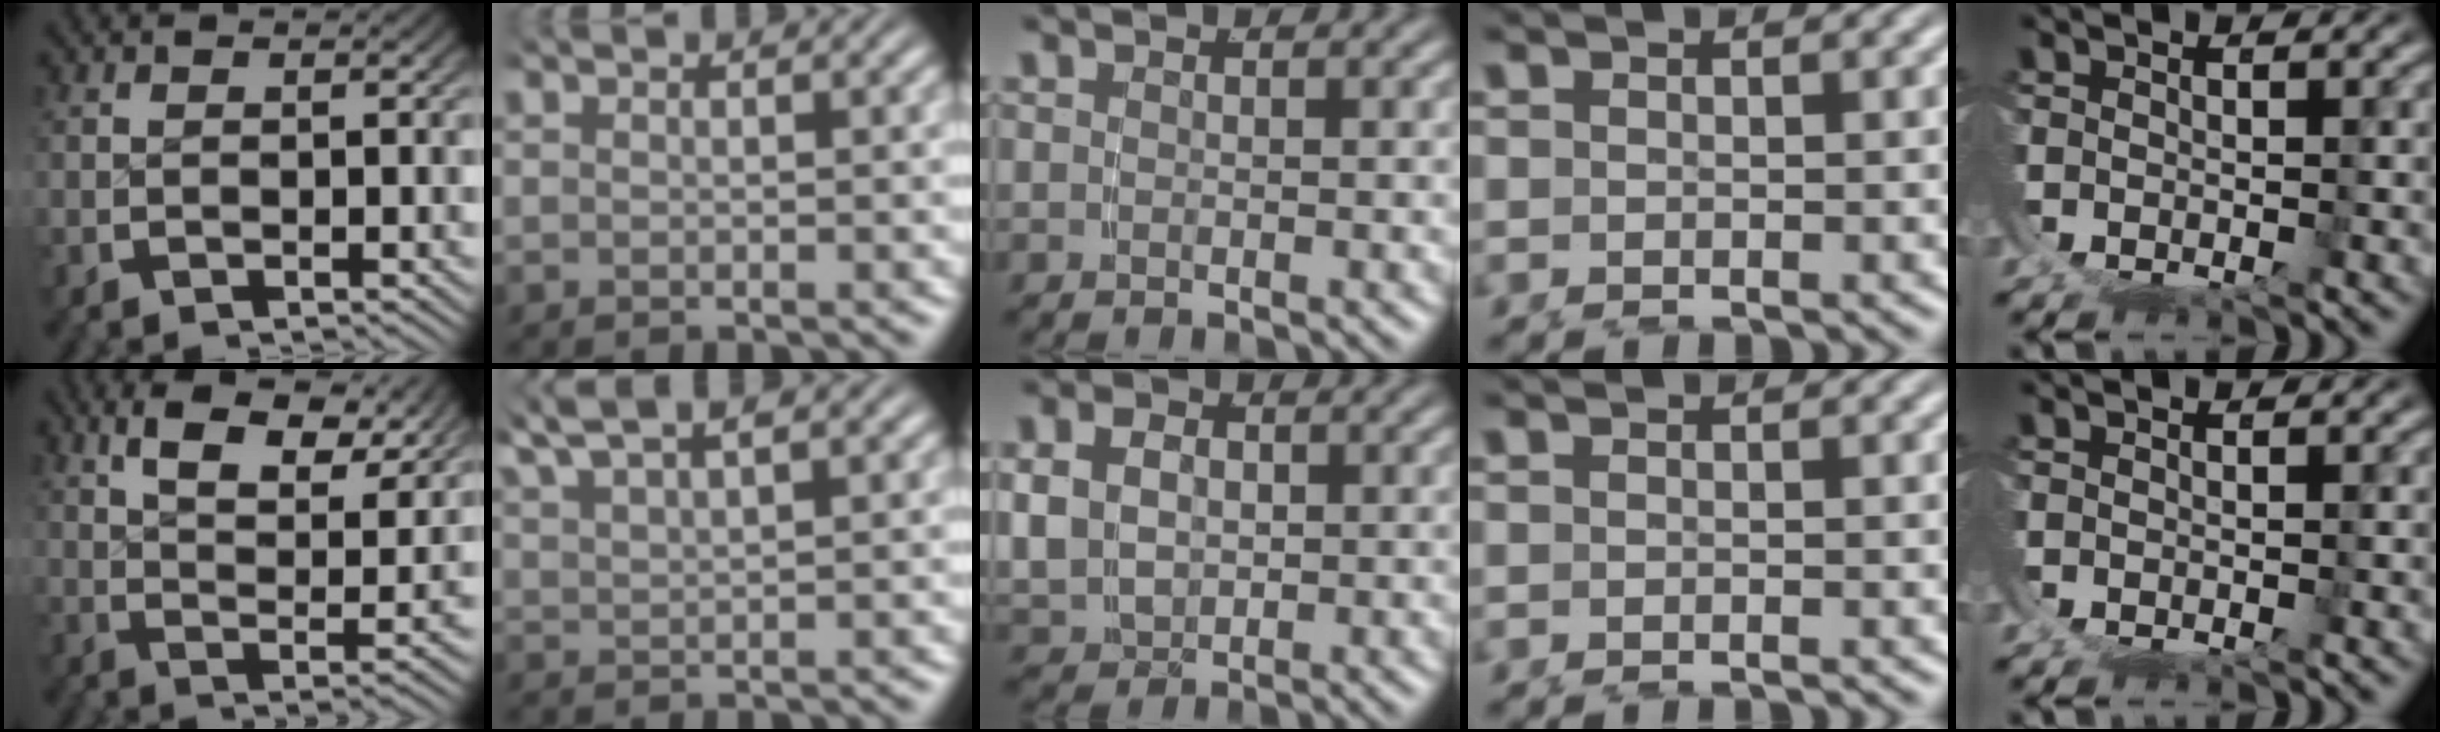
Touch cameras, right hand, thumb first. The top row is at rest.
{"thumb": {"total": 11.4, "force": [6.1, 4.8, 8.3], "torque": [-0.123, 0.018, 0.085]}, "index": {"total": 4.5, "force": [3.4, 1.7, 2.3], "torque": [-0.054, 0.008, 0.060]}, "middle": {"total": 5.2, "force": [0.4, 4.3, 2.9], "torque": [-0.065, -0.021, 0.016]}, "ring": {"total": 0.7, "force": [-0.7, -0.1, 0.0], "torque": [-0.001, -0.001, -0.013]}}